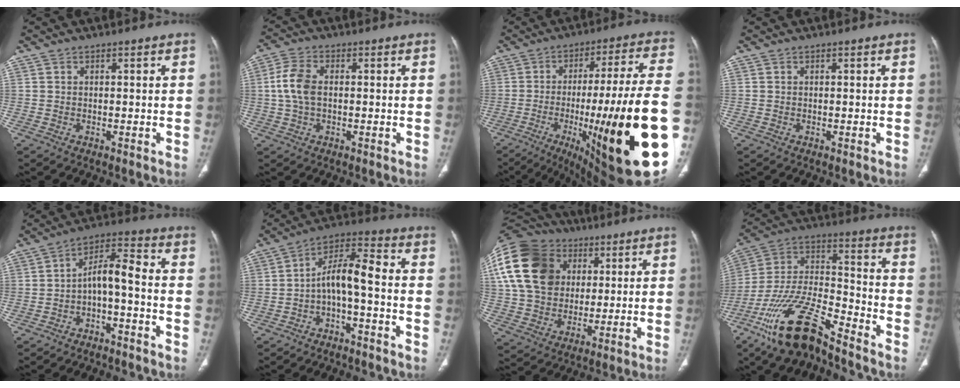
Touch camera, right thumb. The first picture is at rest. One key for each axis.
{"total": 6.9, "fx": 0.3, "fy": 4.2, "fz": 5.5, "tx": -0.122, "ty": 0.016, "tz": 0.003}
{"total": 32.9, "fx": -8.3, "fy": 5.3, "fz": 31.4, "tx": -0.409, "ty": -0.002, "tz": -0.121}
{"total": 0.0}
{"total": 7.7, "fx": -2.8, "fy": 2.9, "fz": 6.6, "tx": -0.112, "ty": 0.060, "tz": -0.052}
{"total": 8.9, "fx": -2.3, "fy": 3.2, "fz": 8.0, "tx": -0.143, "ty": 0.061, "tz": -0.047}
{"total": 26.4, "fx": 7.5, "fy": 20.3, "fz": 15.2, "tx": -0.331, "ty": 0.046, "tz": 0.144}
{"total": 19.1, "fx": -13.5, "fy": 5.7, "fz": 12.2, "tx": -0.242, "ty": 0.071, "tz": -0.250}